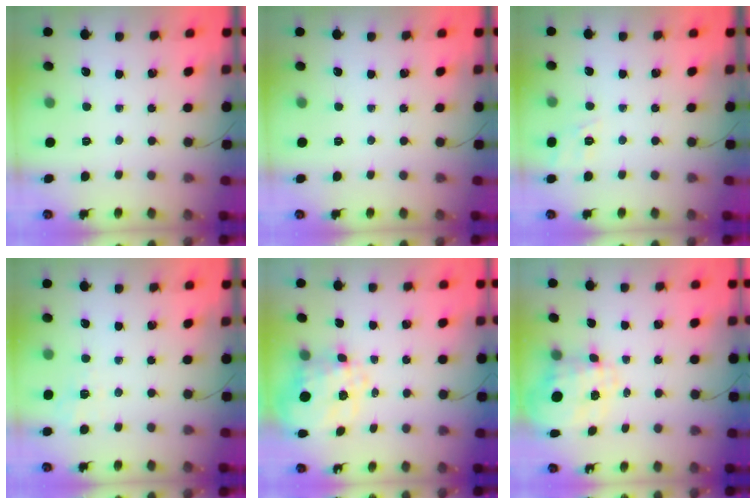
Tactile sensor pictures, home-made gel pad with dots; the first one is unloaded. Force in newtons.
{"total": 0.0}
{"total": 3.2, "press": 2.6, "slide": 1.8}
{"total": 2.0, "press": 0.8, "slide": 1.8}
{"total": 11.3, "press": 11.2, "slide": 1.4}
{"total": 3.4, "press": 3.2, "slide": 1.2}